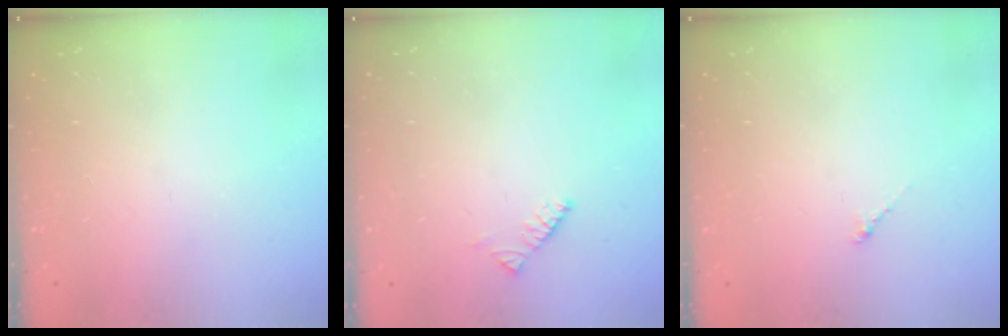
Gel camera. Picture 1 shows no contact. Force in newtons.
{"total": 2.9, "press": 2.9, "slide": 0.5}
{"total": 0.8, "press": 0.6, "slide": 0.4}